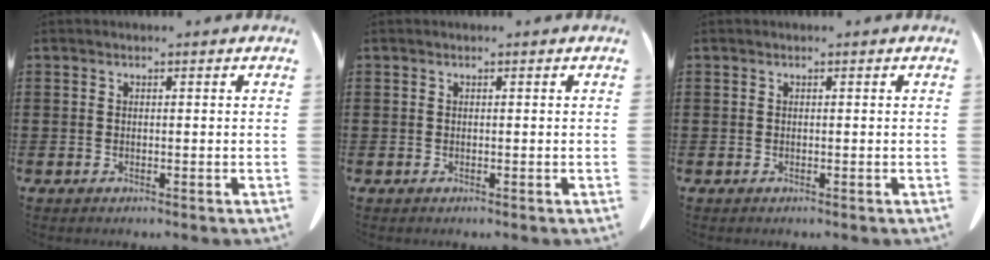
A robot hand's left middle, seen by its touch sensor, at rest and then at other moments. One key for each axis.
{"total": 0.0}
{"total": 0.0}